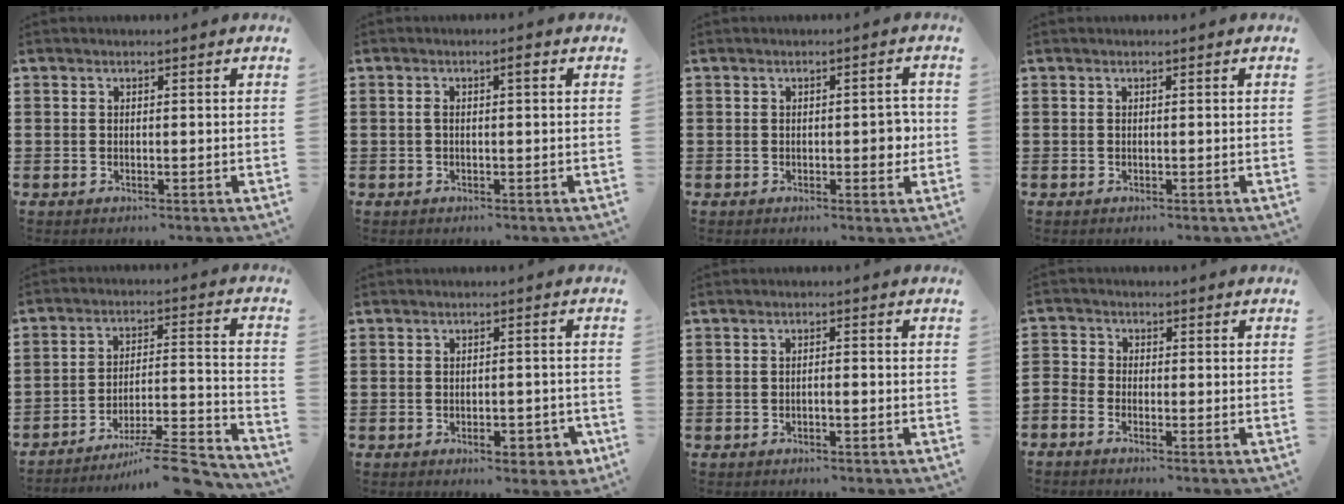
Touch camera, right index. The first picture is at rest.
{"total": 1.7, "force": [0.1, 0.3, 1.7], "torque": [-0.023, 0.000, -0.002]}
{"total": 3.0, "force": [-0.2, 1.4, 2.6], "torque": [-0.032, -0.003, -0.008]}
{"total": 0.0}
{"total": 9.3, "force": [-8.0, 0.8, 4.7], "torque": [-0.063, 0.015, -0.153]}
{"total": 3.7, "force": [-2.1, 1.7, 2.6], "torque": [-0.041, 0.004, -0.036]}
{"total": 1.0, "force": [-0.5, 0.0, 0.8], "torque": [-0.016, -0.006, -0.007]}
{"total": 1.7, "force": [-1.6, 0.2, 0.0], "torque": [-0.006, 0.001, -0.034]}